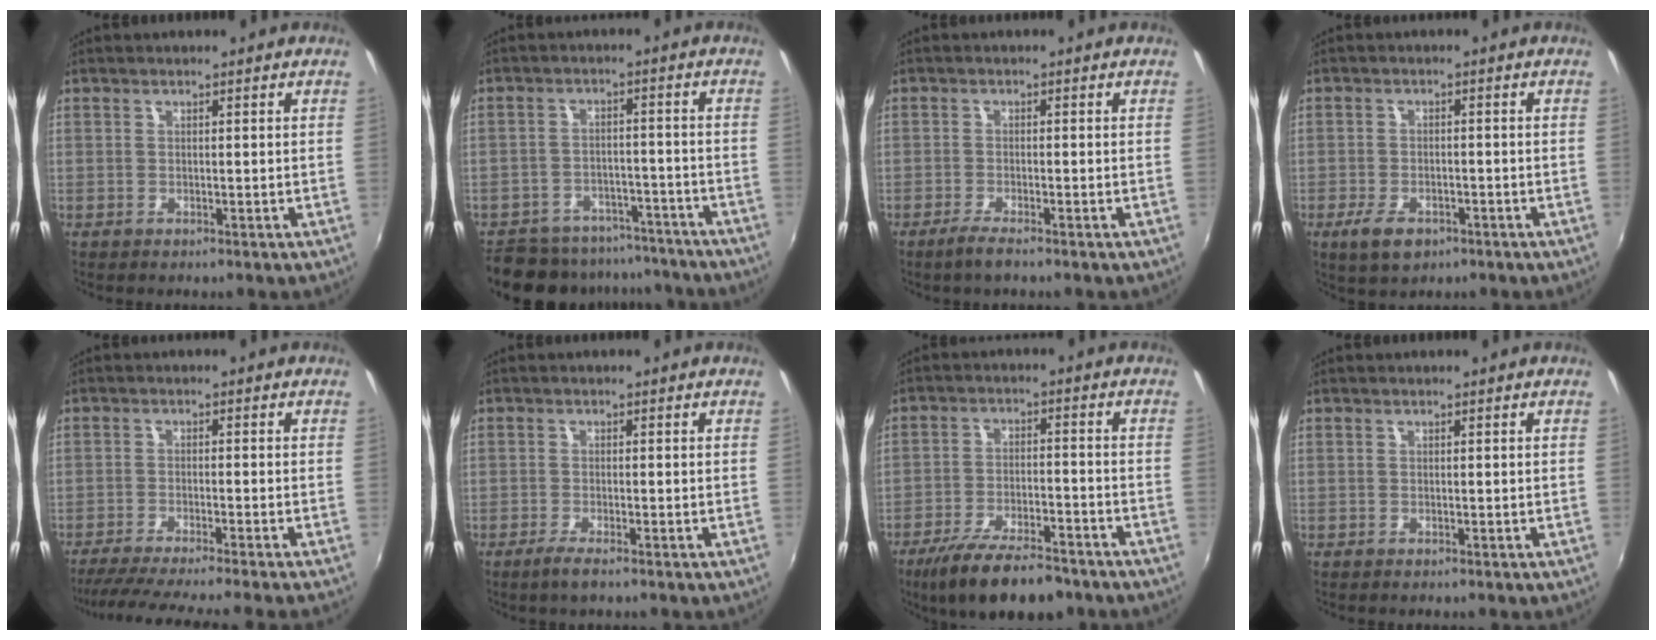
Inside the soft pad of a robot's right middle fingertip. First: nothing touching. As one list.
[{"total": 16.4, "force": [-14.2, 6.5, 5.0], "torque": [-0.118, 0.015, -0.187]}, {"total": 2.9, "force": [-2.2, -0.1, 1.9], "torque": [-0.050, -0.007, -0.046]}, {"total": 5.6, "force": [-3.3, 2.8, 3.6], "torque": [-0.087, -0.012, -0.056]}, {"total": 11.1, "force": [-9.7, -2.0, 4.9], "torque": [-0.106, -0.024, -0.157]}, {"total": 2.6, "force": [-1.8, -0.1, 1.9], "torque": [-0.045, -0.008, -0.038]}, {"total": 14.1, "force": [-10.9, 4.0, 8.0], "torque": [-0.167, -0.027, -0.177]}, {"total": 0.0}]